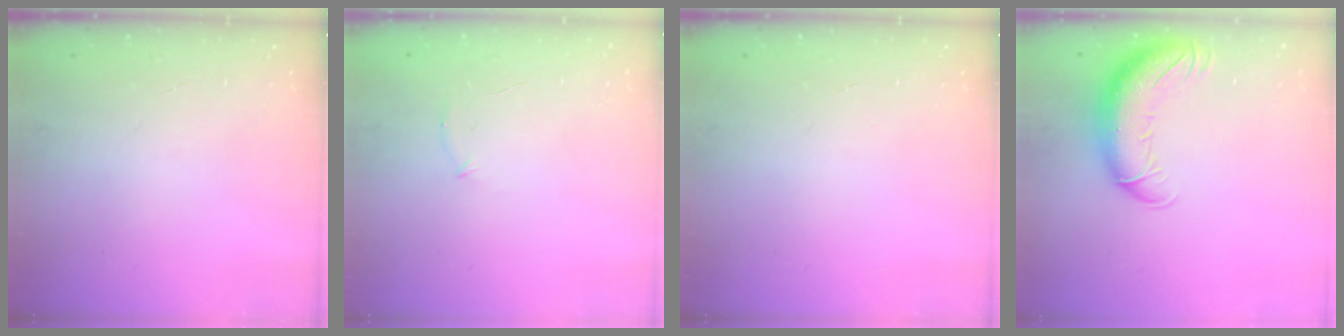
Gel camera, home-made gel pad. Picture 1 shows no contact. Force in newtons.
{"total": 4.7, "press": 4.5, "slide": 1.3}
{"total": 0.0}
{"total": 13.4, "press": 13.0, "slide": 3.1}